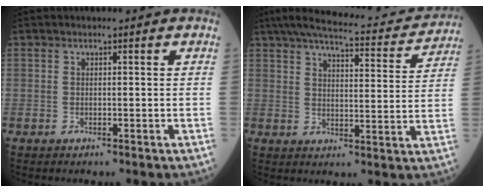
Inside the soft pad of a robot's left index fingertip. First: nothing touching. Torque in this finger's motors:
{"motor_torque": [-0.58, -0.75, -0.03, -0.01]}